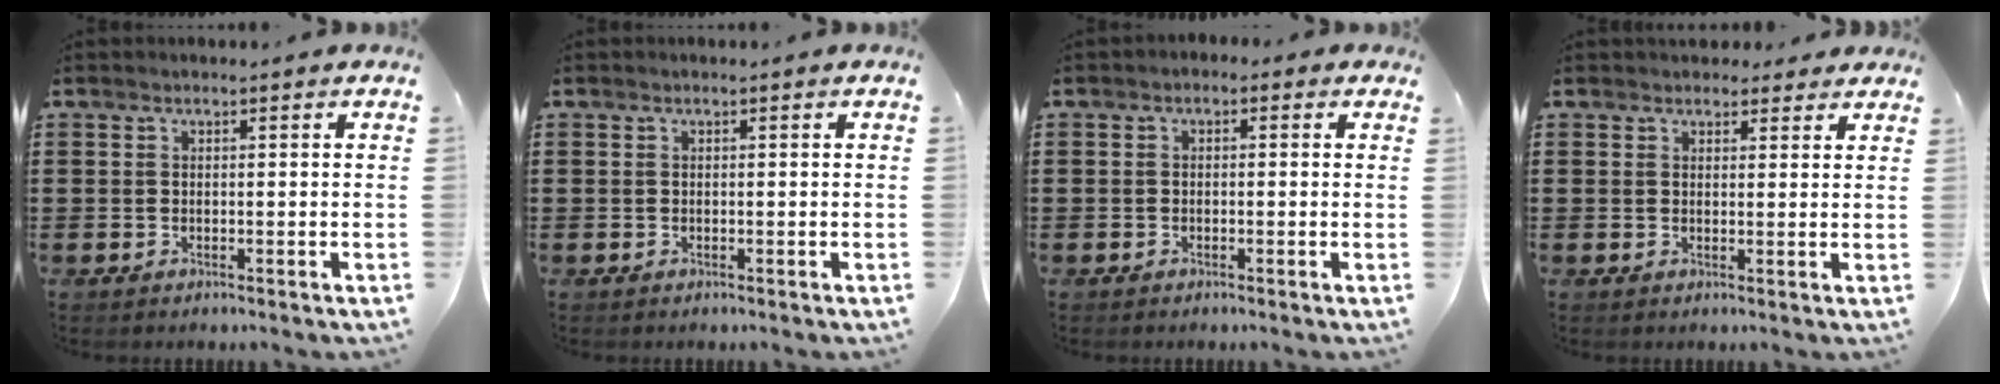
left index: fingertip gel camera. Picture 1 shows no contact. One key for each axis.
{"total": 0.0}
{"total": 1.1, "fx": -0.6, "fy": 0.8, "fz": 0.3, "tx": -0.009, "ty": 0.004, "tz": -0.014}
{"total": 2.5, "fx": 2.1, "fy": 1.3, "fz": 0.0, "tx": 0.000, "ty": 0.000, "tz": 0.040}